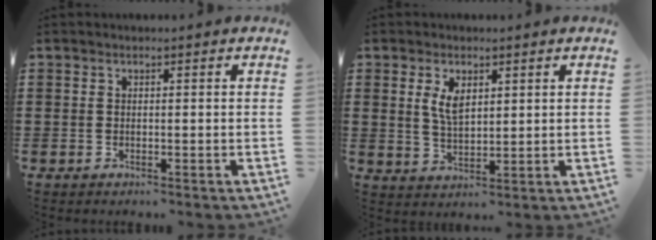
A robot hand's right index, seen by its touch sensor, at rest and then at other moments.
{"total": 4.1, "force": [1.6, 1.9, 3.2], "torque": [-0.061, 0.002, 0.027]}